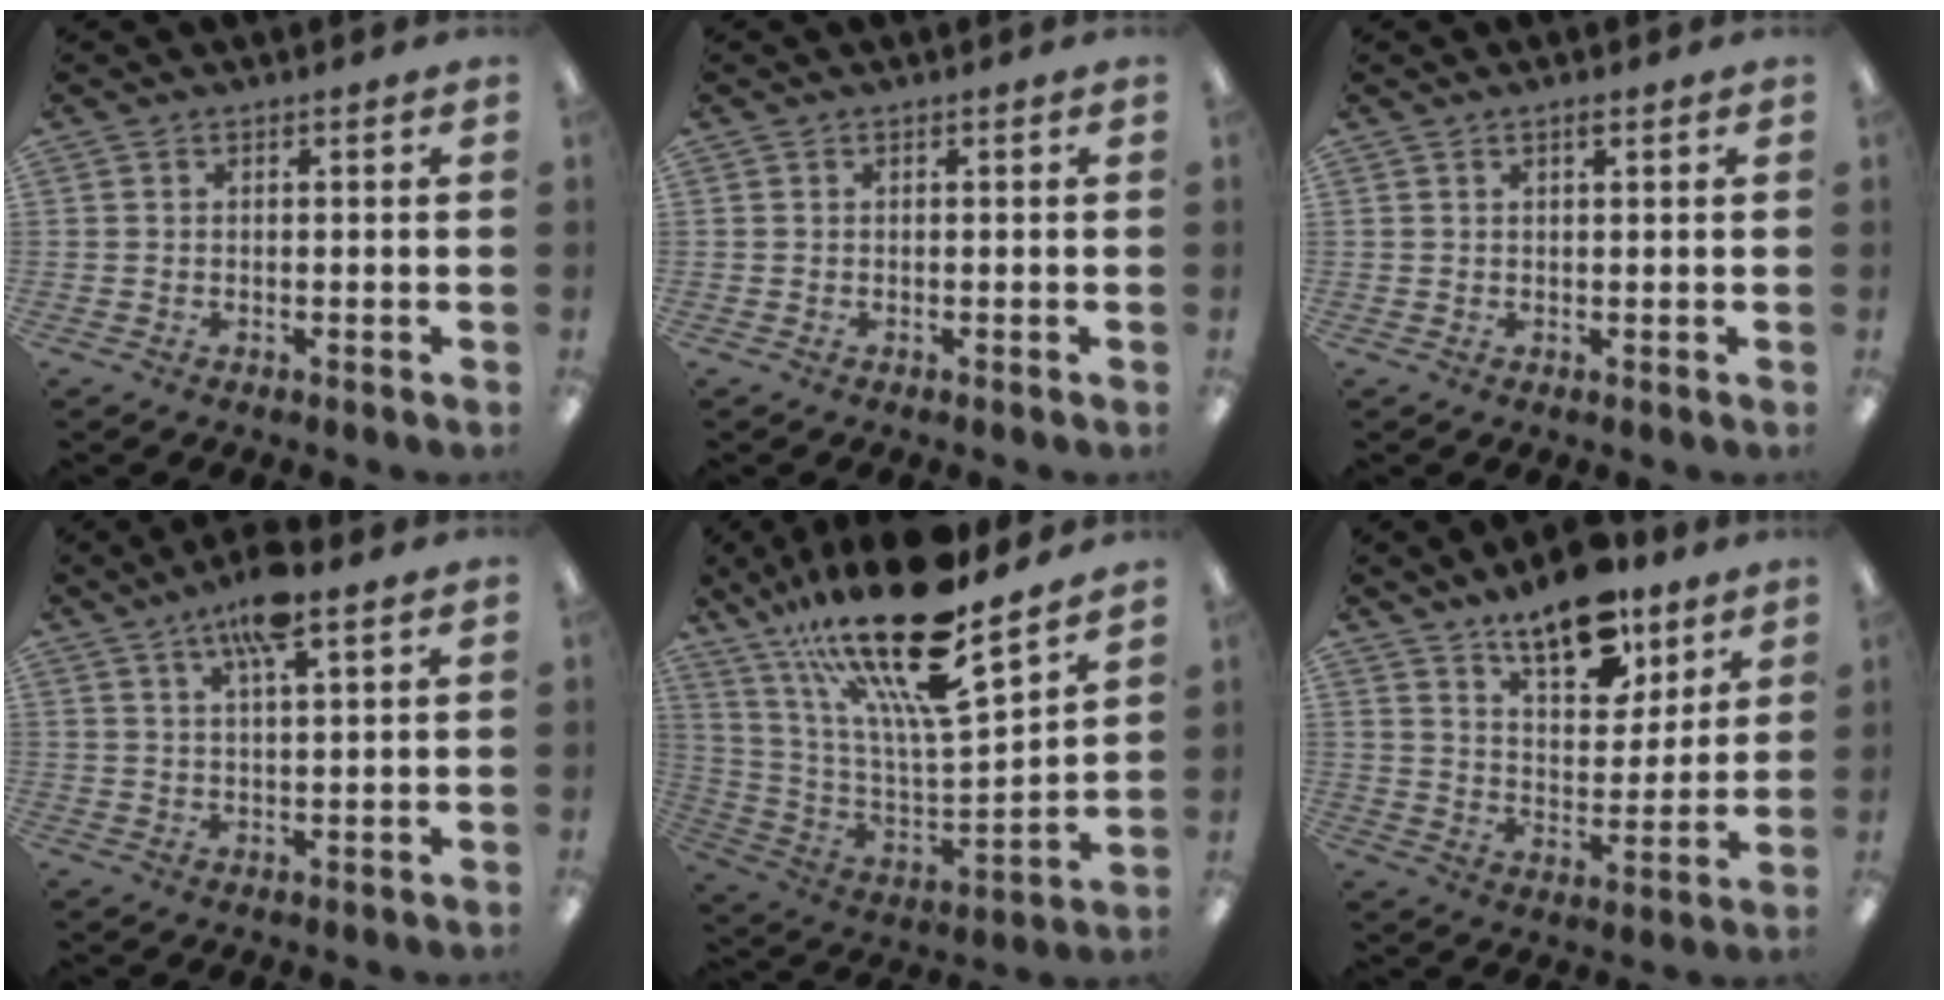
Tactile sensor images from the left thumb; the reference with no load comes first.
{"total": 0.0}
{"total": 1.1, "force": [0.8, 0.2, 0.7], "torque": [-0.008, -0.002, 0.013]}
{"total": 9.1, "force": [5.9, 2.0, 6.7], "torque": [-0.118, -0.014, 0.097]}
{"total": 25.7, "force": [18.7, 6.2, 16.5], "torque": [-0.303, -0.125, 0.310]}
{"total": 14.7, "force": [11.3, 6.3, 6.9], "torque": [-0.097, -0.069, 0.199]}